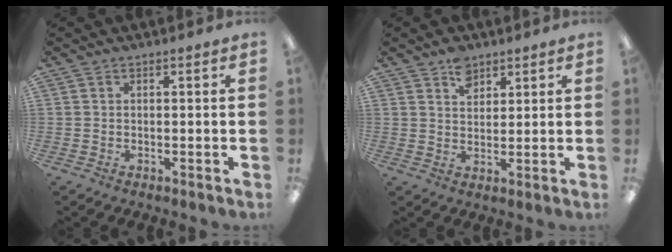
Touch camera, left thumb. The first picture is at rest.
{"total": 5.3, "force": [3.6, 3.2, 2.1], "torque": [-0.028, -0.010, 0.063]}